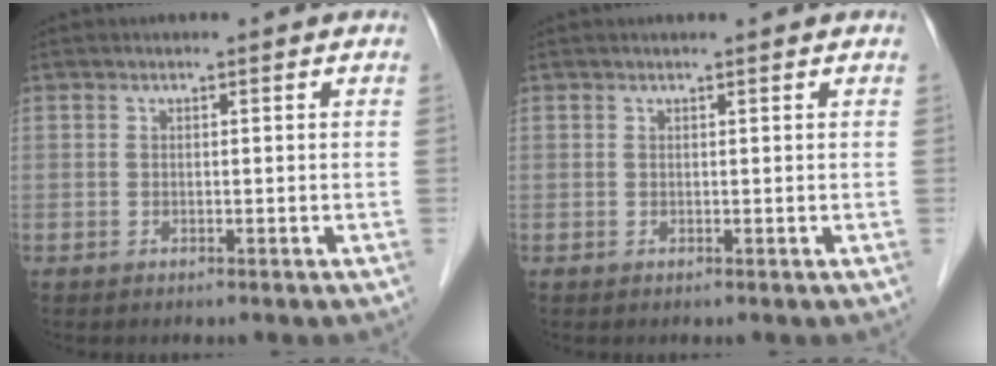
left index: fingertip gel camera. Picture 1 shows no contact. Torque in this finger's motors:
{"motor_torque": [0.25, -0.15, 0.00, 0.00]}